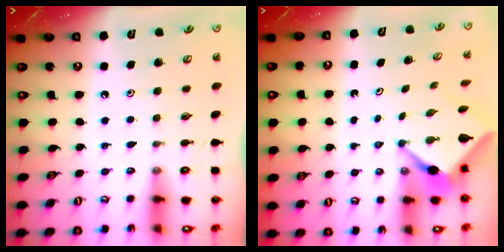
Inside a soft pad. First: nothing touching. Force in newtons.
{"total": 3.7, "press": 3.7, "slide": 0.2}